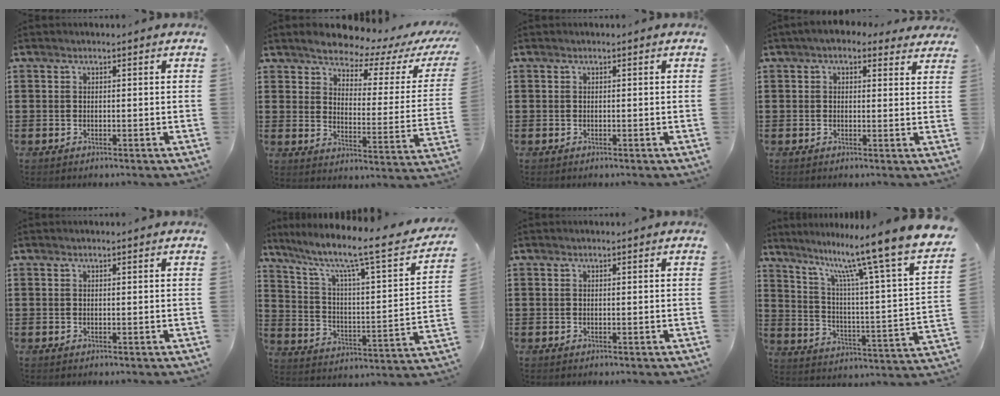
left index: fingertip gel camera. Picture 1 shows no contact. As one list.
[{"total": 4.8, "force": [4.5, 0.9, 1.4], "torque": [-0.049, -0.035, 0.073]}, {"total": 0.0}, {"total": 3.0, "force": [2.1, 1.7, 1.2], "torque": [-0.023, 0.000, 0.036]}, {"total": 0.0}, {"total": 7.9, "force": [5.6, 0.7, 5.4], "torque": [-0.120, -0.051, 0.081]}, {"total": 0.0}, {"total": 12.7, "force": [10.5, -0.8, 7.2], "torque": [-0.143, -0.092, 0.160]}]